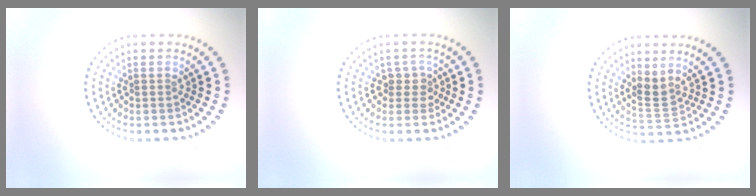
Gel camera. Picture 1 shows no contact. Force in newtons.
{"total": 1.5, "press": 1.2, "slide": 0.8}
{"total": 2.3, "press": 1.7, "slide": 1.5}